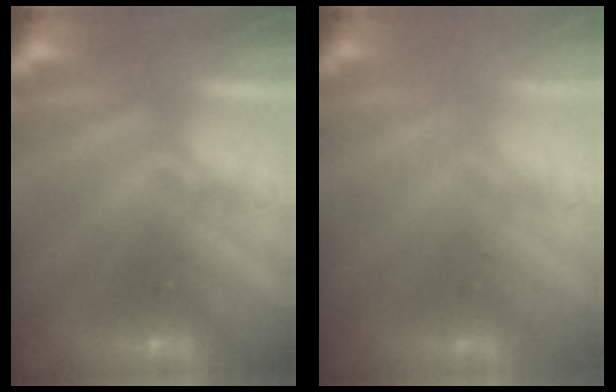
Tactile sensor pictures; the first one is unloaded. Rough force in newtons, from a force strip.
{"total": 2.9}